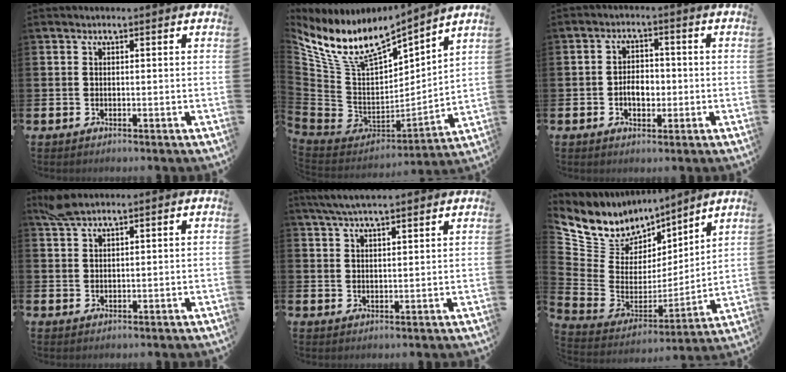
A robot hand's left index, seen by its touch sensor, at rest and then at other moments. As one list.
[{"total": 10.8, "force": [9.4, 3.0, 4.4], "torque": [-0.136, -0.060, 0.169]}, {"total": 3.7, "force": [-0.8, 2.4, 2.6], "torque": [-0.034, -0.001, -0.022]}, {"total": 2.8, "force": [2.4, 0.6, 1.3], "torque": [-0.024, -0.001, 0.043]}, {"total": 5.4, "force": [4.9, 0.7, 2.2], "torque": [-0.049, -0.012, 0.089]}, {"total": 8.0, "force": [7.0, 3.8, -0.7], "torque": [-0.053, -0.067, 0.129]}]